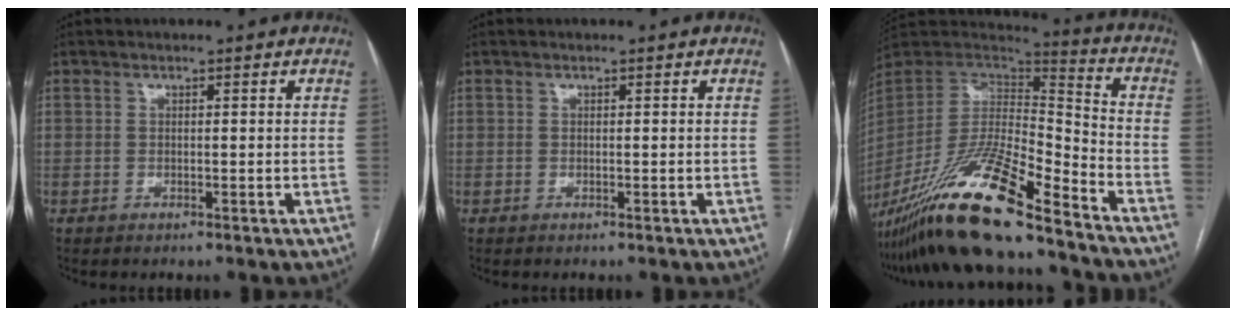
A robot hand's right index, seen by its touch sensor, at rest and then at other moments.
{"total": 0.0}
{"total": 23.6, "force": [-17.8, 2.1, 15.4], "torque": [-0.307, -0.040, -0.328]}